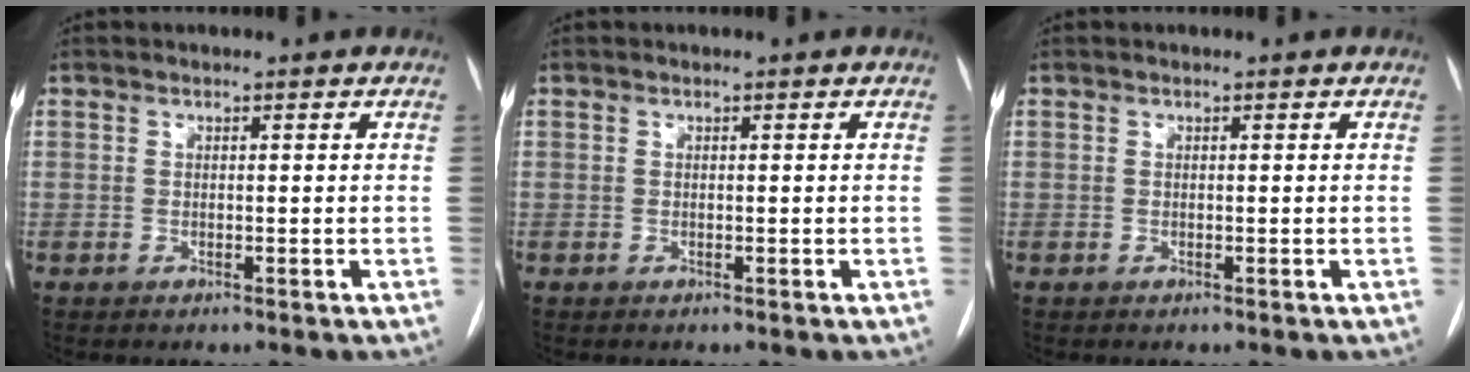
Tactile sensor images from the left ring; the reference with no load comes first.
{"total": 0.0}
{"total": 0.0}